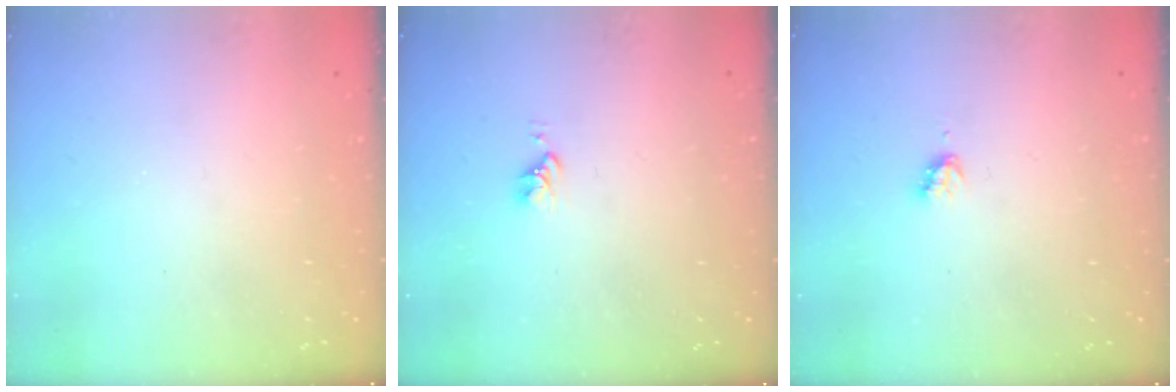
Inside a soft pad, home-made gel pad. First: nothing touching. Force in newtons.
{"total": 2.8, "press": 2.8, "slide": 0.4}
{"total": 2.8, "press": 2.8, "slide": 0.3}